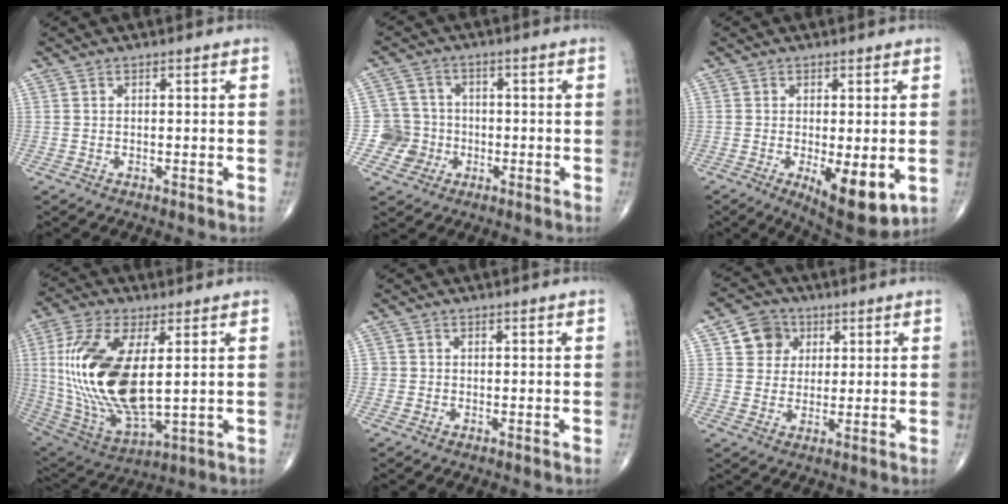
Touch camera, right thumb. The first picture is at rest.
{"total": 6.1, "force": [-1.8, 5.9, 0.0], "torque": [0.035, 0.015, -0.038]}
{"total": 10.0, "force": [-2.6, 3.6, 8.9], "torque": [-0.124, -0.023, -0.029]}
{"total": 22.1, "force": [2.6, 9.9, 19.6], "torque": [-0.411, -0.022, 0.058]}
{"total": 0.8, "force": [-0.1, 0.8, 0.0], "torque": [0.006, 0.005, -0.004]}
{"total": 6.9, "force": [2.5, 6.1, 2.0], "torque": [-0.002, -0.004, 0.039]}